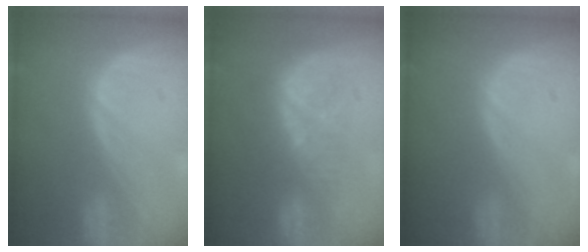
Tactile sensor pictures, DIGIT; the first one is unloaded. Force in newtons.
{"total": 8.9, "press": 7.5, "slide": 4.8}
{"total": 0.0}